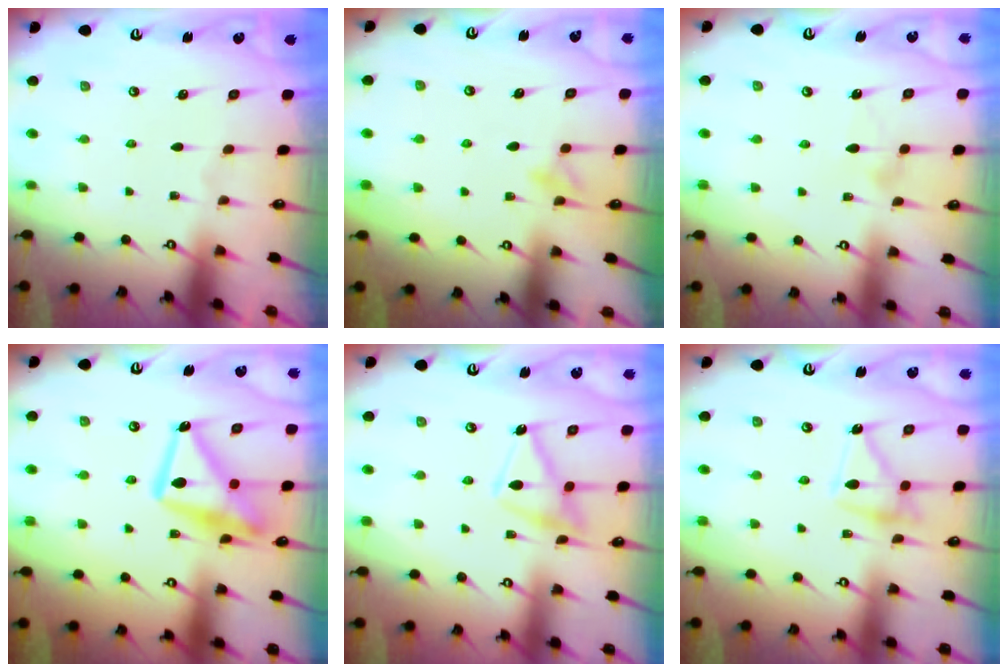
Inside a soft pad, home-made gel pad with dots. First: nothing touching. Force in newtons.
{"total": 8.0, "press": 7.9, "slide": 0.9}
{"total": 7.5, "press": 7.5, "slide": 0.4}
{"total": 17.4, "press": 17.3, "slide": 1.4}
{"total": 14.4, "press": 14.4, "slide": 1.1}
{"total": 12.4, "press": 12.4, "slide": 0.4}